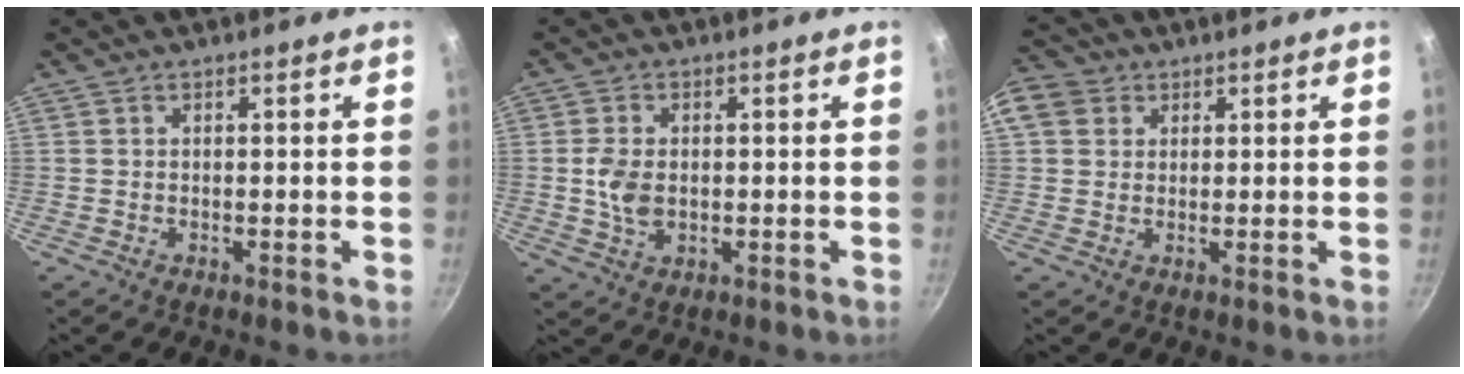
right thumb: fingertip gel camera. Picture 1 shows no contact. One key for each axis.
{"total": 7.4, "fx": 0.0, "fy": 5.3, "fz": 5.2, "tx": -0.093, "ty": 0.000, "tz": 0.001}
{"total": 7.7, "fx": 2.6, "fy": 6.6, "fz": 3.2, "tx": -0.052, "ty": 0.010, "tz": 0.036}